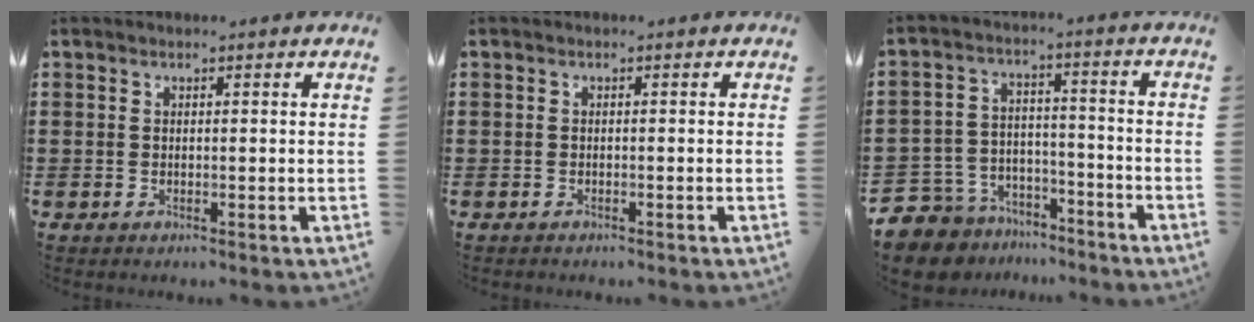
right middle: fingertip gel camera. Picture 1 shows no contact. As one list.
[{"total": 0.6, "force": [-0.5, 0.2, 0.0], "torque": [0.000, 0.002, -0.012]}, {"total": 8.2, "force": [-7.9, 2.5, 0.4], "torque": [-0.033, 0.017, -0.163]}]